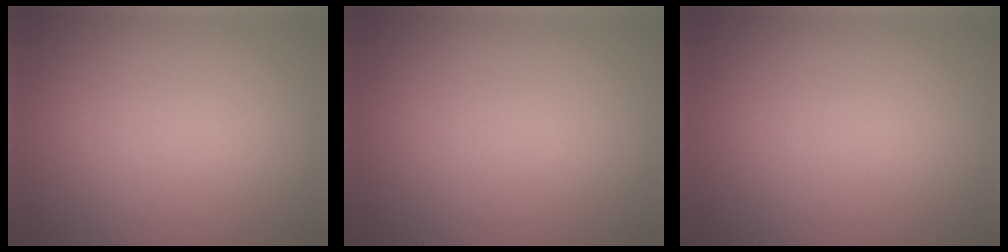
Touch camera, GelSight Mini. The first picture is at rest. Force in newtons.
{"total": 0.0}
{"total": 0.0}